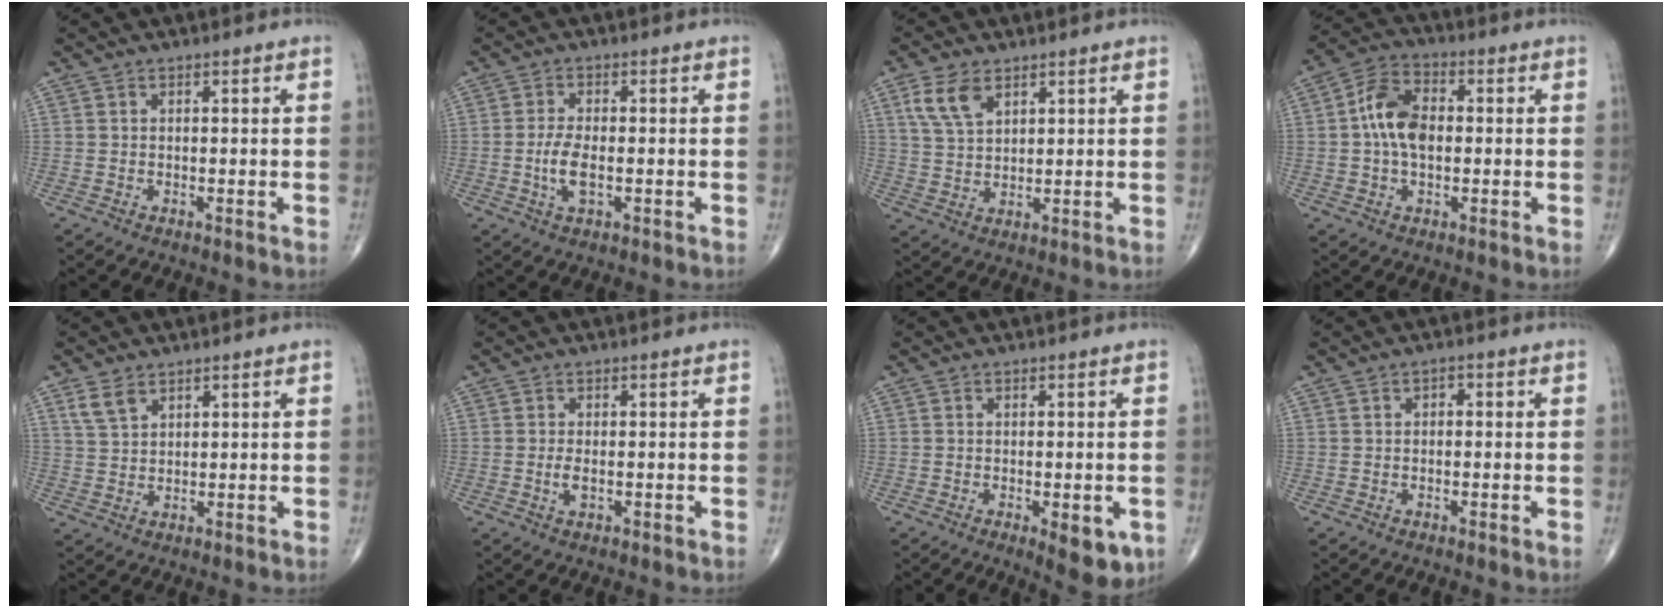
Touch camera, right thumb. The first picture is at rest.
{"total": 4.8, "force": [-1.0, 1.9, 4.3], "torque": [-0.092, -0.001, -0.019]}
{"total": 6.7, "force": [3.5, 3.7, 4.4], "torque": [-0.081, -0.009, 0.075]}
{"total": 9.3, "force": [0.2, 5.7, 7.3], "torque": [-0.131, 0.020, -0.005]}
{"total": 3.7, "force": [2.5, 2.0, 1.9], "torque": [-0.035, -0.007, 0.058]}
{"total": 2.0, "force": [-0.3, 0.8, 1.8], "torque": [-0.039, -0.004, -0.006]}
{"total": 6.6, "force": [-2.3, 2.6, 5.6], "torque": [-0.057, -0.009, -0.023]}
{"total": 1.2, "force": [0.1, 0.9, 0.8], "torque": [-0.004, 0.004, -0.005]}